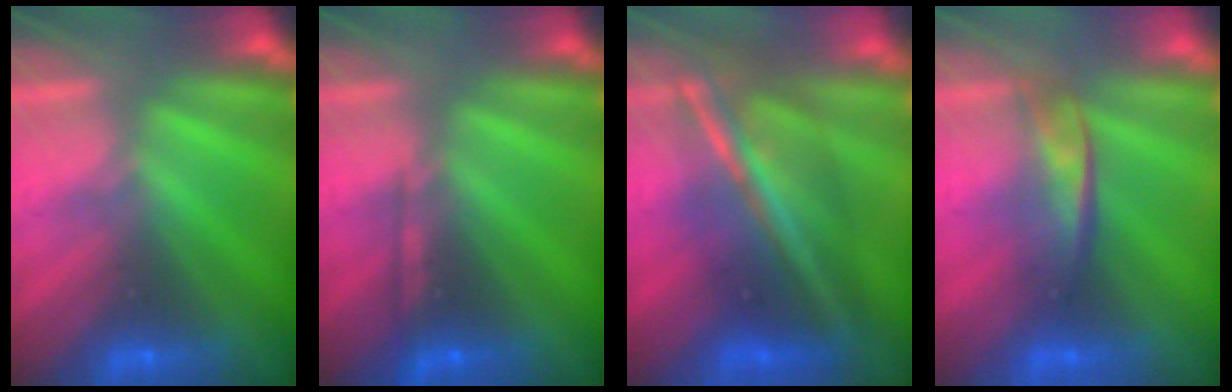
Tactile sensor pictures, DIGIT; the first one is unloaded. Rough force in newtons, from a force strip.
{"total": 2.2}
{"total": 7.8}
{"total": 2.2}